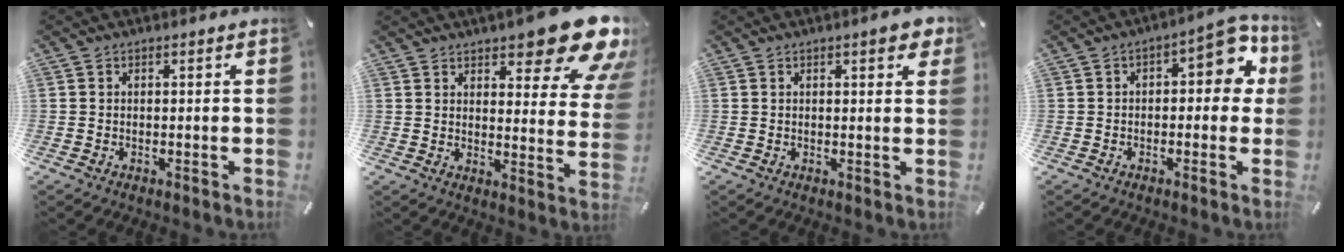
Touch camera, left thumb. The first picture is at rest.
{"total": 16.1, "force": [11.3, 5.7, 10.0], "torque": [-0.128, -0.089, 0.188]}
{"total": 3.6, "force": [1.9, 1.0, 2.9], "torque": [-0.037, -0.006, 0.026]}
{"total": 9.3, "force": [2.3, 5.0, 7.5], "torque": [-0.079, -0.018, 0.029]}